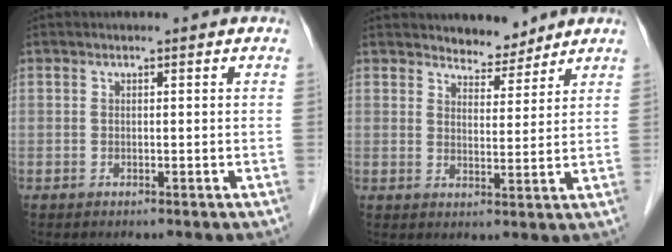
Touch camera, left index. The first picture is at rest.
{"total": 4.5, "force": [4.2, 1.5, 0.6], "torque": [-0.006, -0.001, 0.067]}